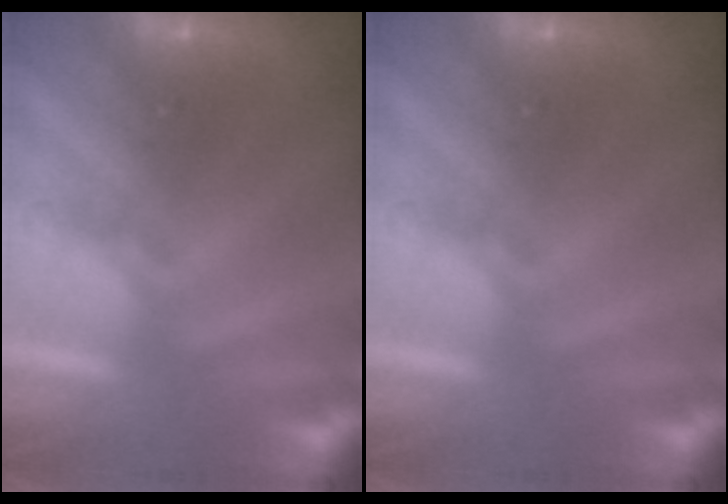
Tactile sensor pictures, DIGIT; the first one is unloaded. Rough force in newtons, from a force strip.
{"total": 0.0}